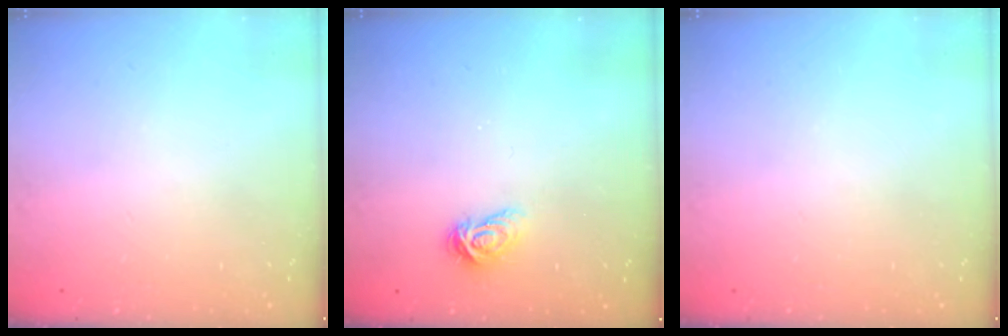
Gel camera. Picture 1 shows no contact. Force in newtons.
{"total": 5.0, "press": 4.9, "slide": 0.7}
{"total": 0.0}